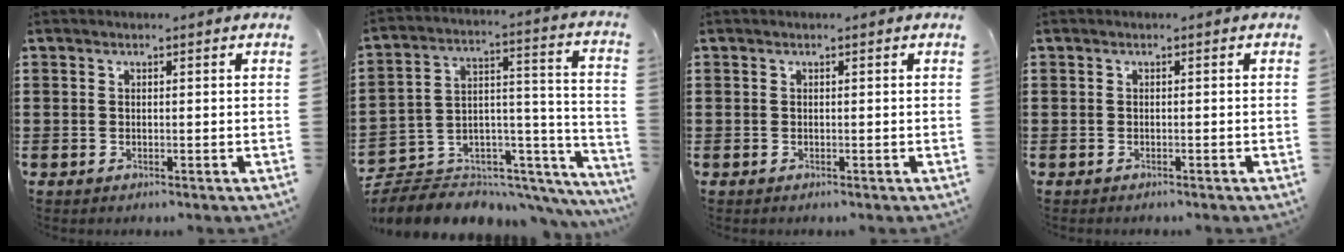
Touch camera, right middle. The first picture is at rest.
{"total": 5.3, "force": [-4.7, 2.4, 0.5], "torque": [-0.010, -0.015, -0.086]}
{"total": 0.0}
{"total": 0.6, "force": [-0.5, 0.3, -0.1], "torque": [0.002, 0.001, -0.012]}